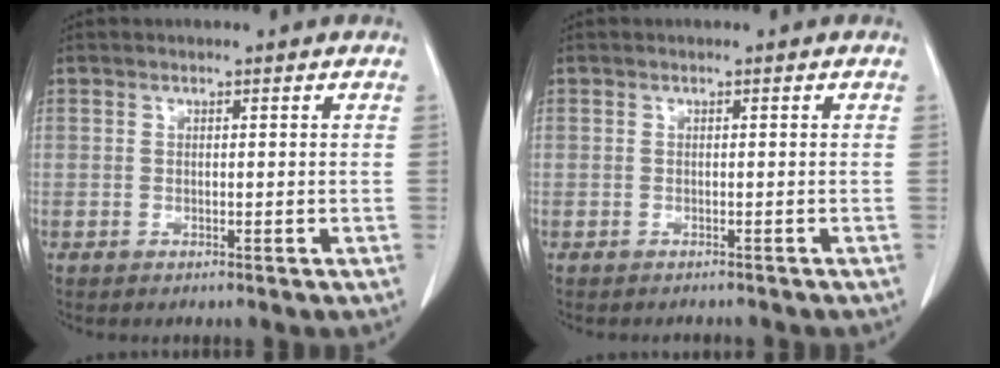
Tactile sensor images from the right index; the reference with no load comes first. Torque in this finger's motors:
{"motor_torque": [-0.18, -0.11, -0.19, -0.09]}